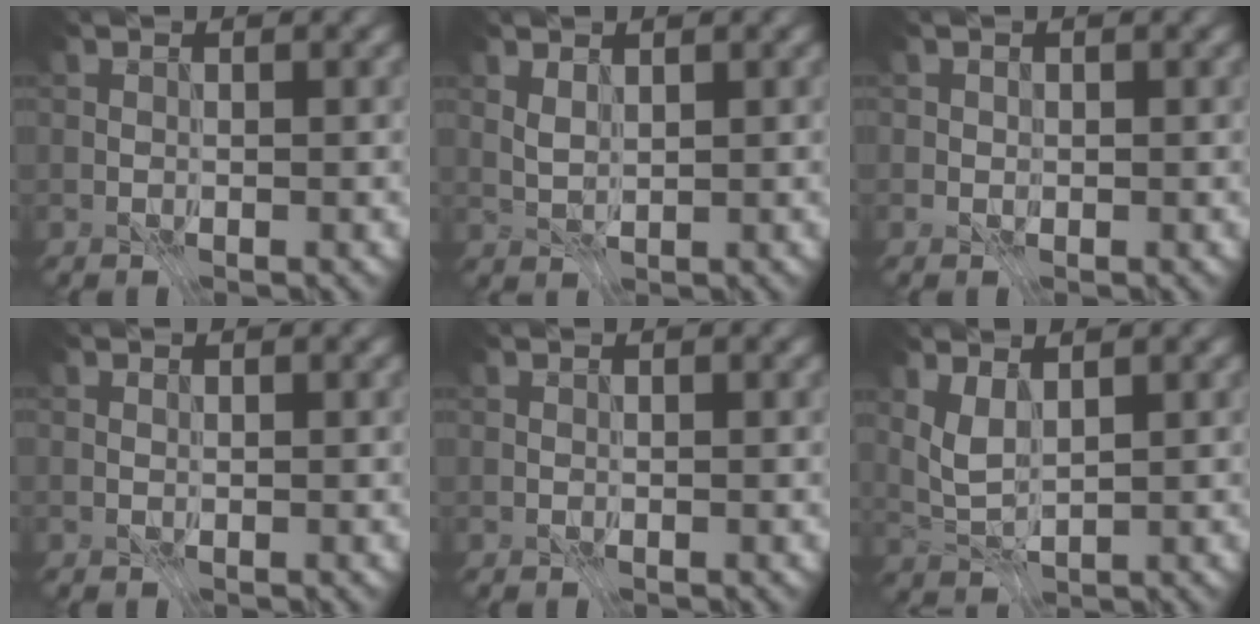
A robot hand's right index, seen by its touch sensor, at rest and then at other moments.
{"total": 1.1, "force": [0.5, 0.5, 0.8], "torque": [-0.019, -0.004, 0.012]}
{"total": 0.6, "force": [0.0, 0.5, 0.1], "torque": [-0.001, -0.003, 0.005]}
{"total": 0.0}
{"total": 0.0}
{"total": 1.8, "force": [0.7, 0.6, 1.5], "torque": [-0.036, -0.007, 0.016]}